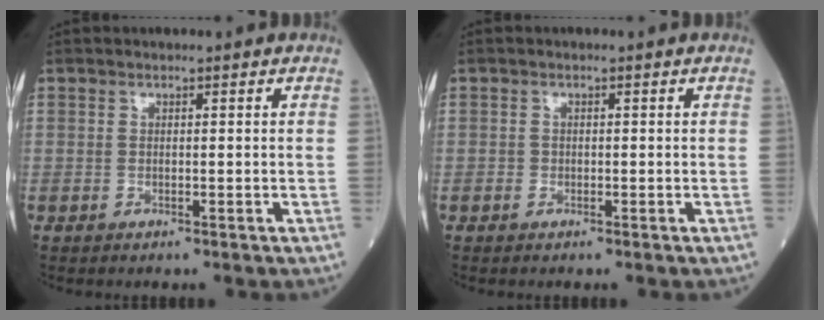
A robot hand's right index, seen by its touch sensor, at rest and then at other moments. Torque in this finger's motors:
{"motor_torque": [0.01, 0.00, 0.07, 0.00]}